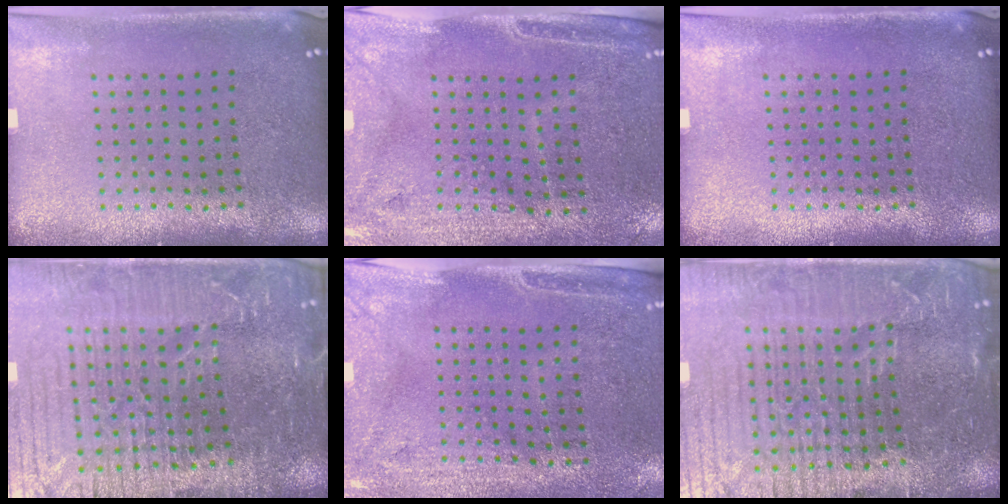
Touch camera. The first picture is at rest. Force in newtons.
{"total": 3.0, "press": 2.6, "slide": 1.5}
{"total": 0.0}
{"total": 5.6, "press": 5.1, "slide": 2.2}
{"total": 3.0, "press": 2.3, "slide": 1.8}
{"total": 6.3, "press": 5.6, "slide": 2.9}